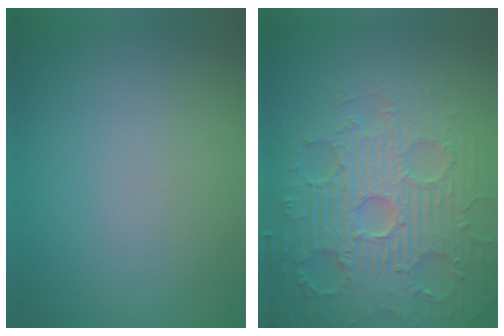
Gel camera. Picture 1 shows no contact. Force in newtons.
{"total": 8.7, "press": 6.5, "slide": 5.9}